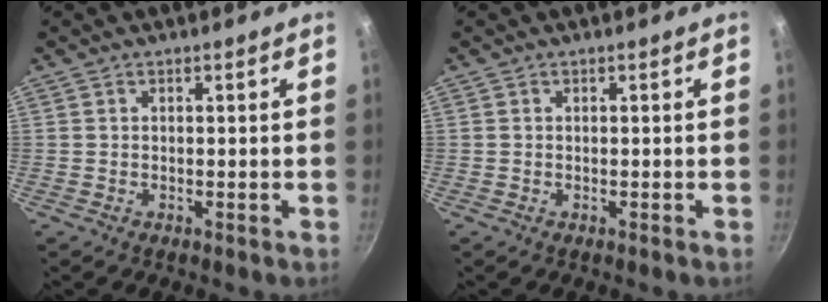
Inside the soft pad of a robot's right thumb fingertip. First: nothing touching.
{"total": 0.0}